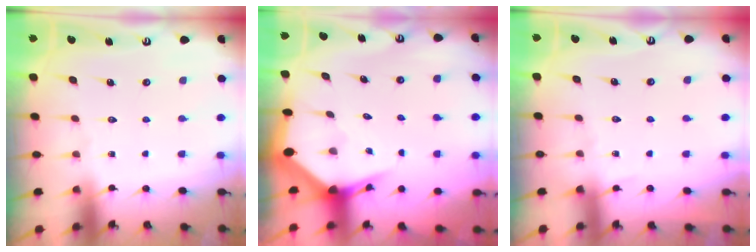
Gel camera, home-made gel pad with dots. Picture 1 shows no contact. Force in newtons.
{"total": 3.7, "press": 3.7, "slide": 0.4}
{"total": 2.5, "press": 2.4, "slide": 0.4}